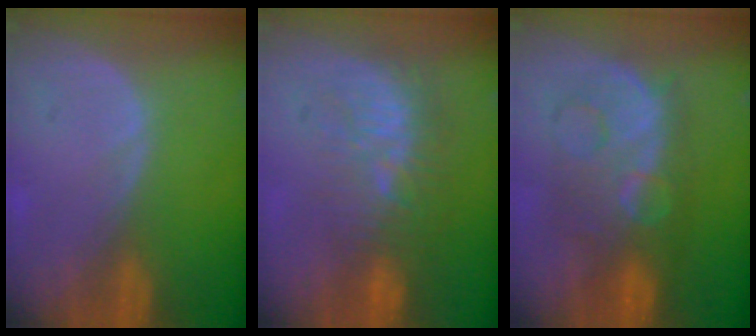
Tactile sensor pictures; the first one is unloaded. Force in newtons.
{"total": 9.7, "press": 8.9, "slide": 3.8}
{"total": 9.1, "press": 9.0, "slide": 0.3}